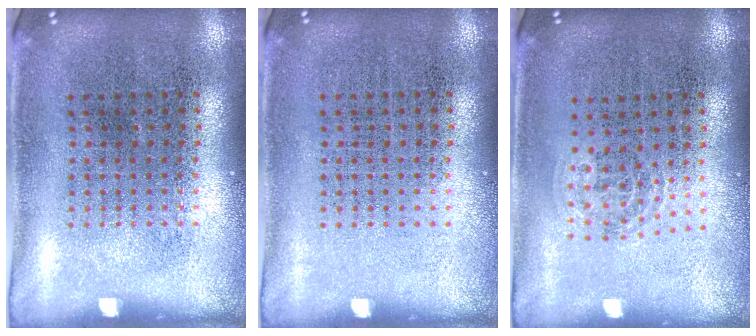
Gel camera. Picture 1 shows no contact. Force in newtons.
{"total": 0.0}
{"total": 0.9, "press": 0.6, "slide": 0.7}